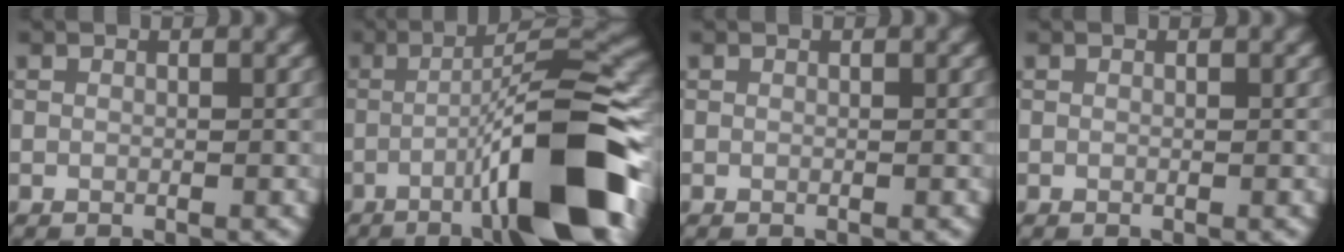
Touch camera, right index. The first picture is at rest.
{"total": 12.8, "force": [-4.5, 2.1, 11.8], "torque": [-0.156, 0.020, -0.073]}
{"total": 0.0}
{"total": 0.0}